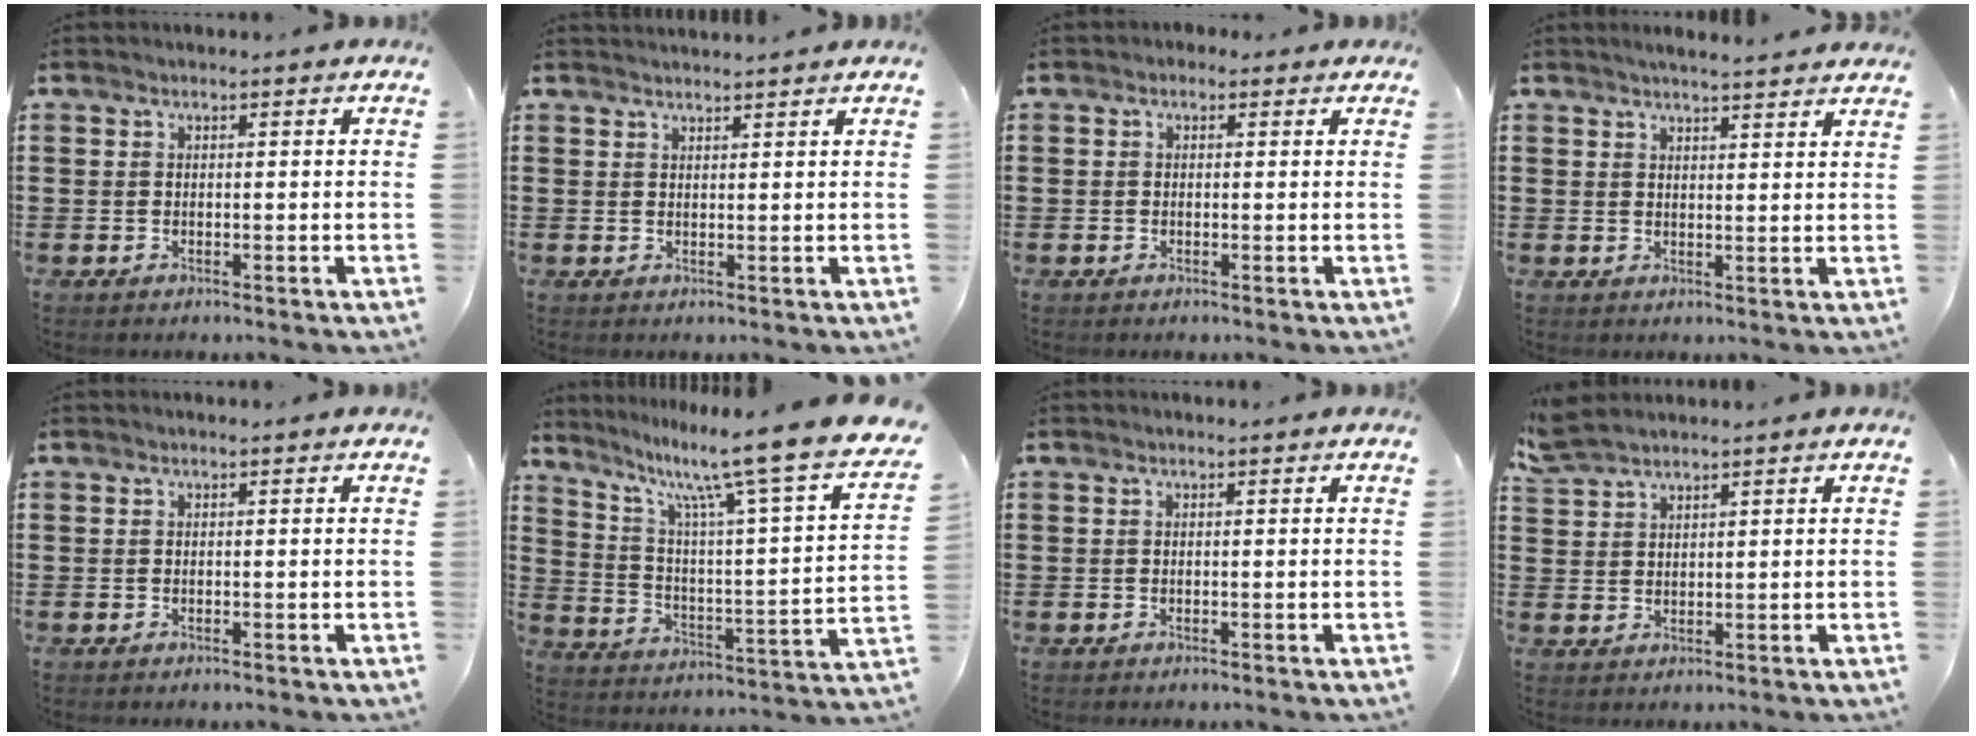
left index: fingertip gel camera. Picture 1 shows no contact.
{"total": 1.3, "force": [1.2, 0.1, -0.1], "torque": [-0.001, -0.002, 0.025]}
{"total": 1.3, "force": [0.2, 1.2, 0.2], "torque": [-0.009, 0.008, 0.003]}
{"total": 2.5, "force": [2.5, 0.2, 0.1], "torque": [-0.010, -0.006, 0.048]}
{"total": 0.0}
{"total": 11.6, "force": [9.2, -0.6, 7.1], "torque": [-0.145, -0.081, 0.135]}
{"total": 0.0}
{"total": 3.4, "force": [3.1, 0.8, 1.2], "torque": [-0.032, -0.001, 0.061]}